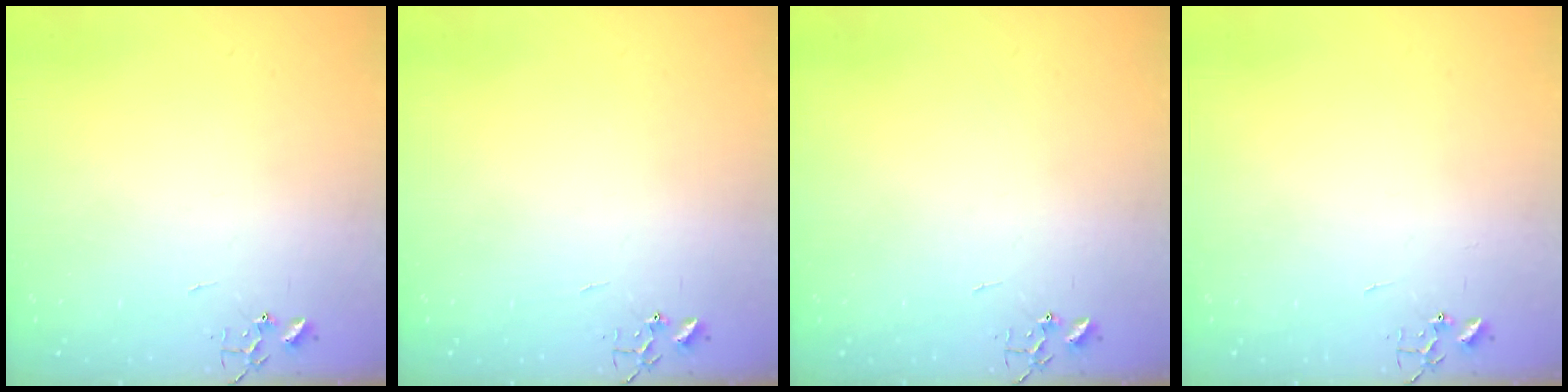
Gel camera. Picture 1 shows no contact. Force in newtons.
{"total": 0.0}
{"total": 0.0}
{"total": 0.0}